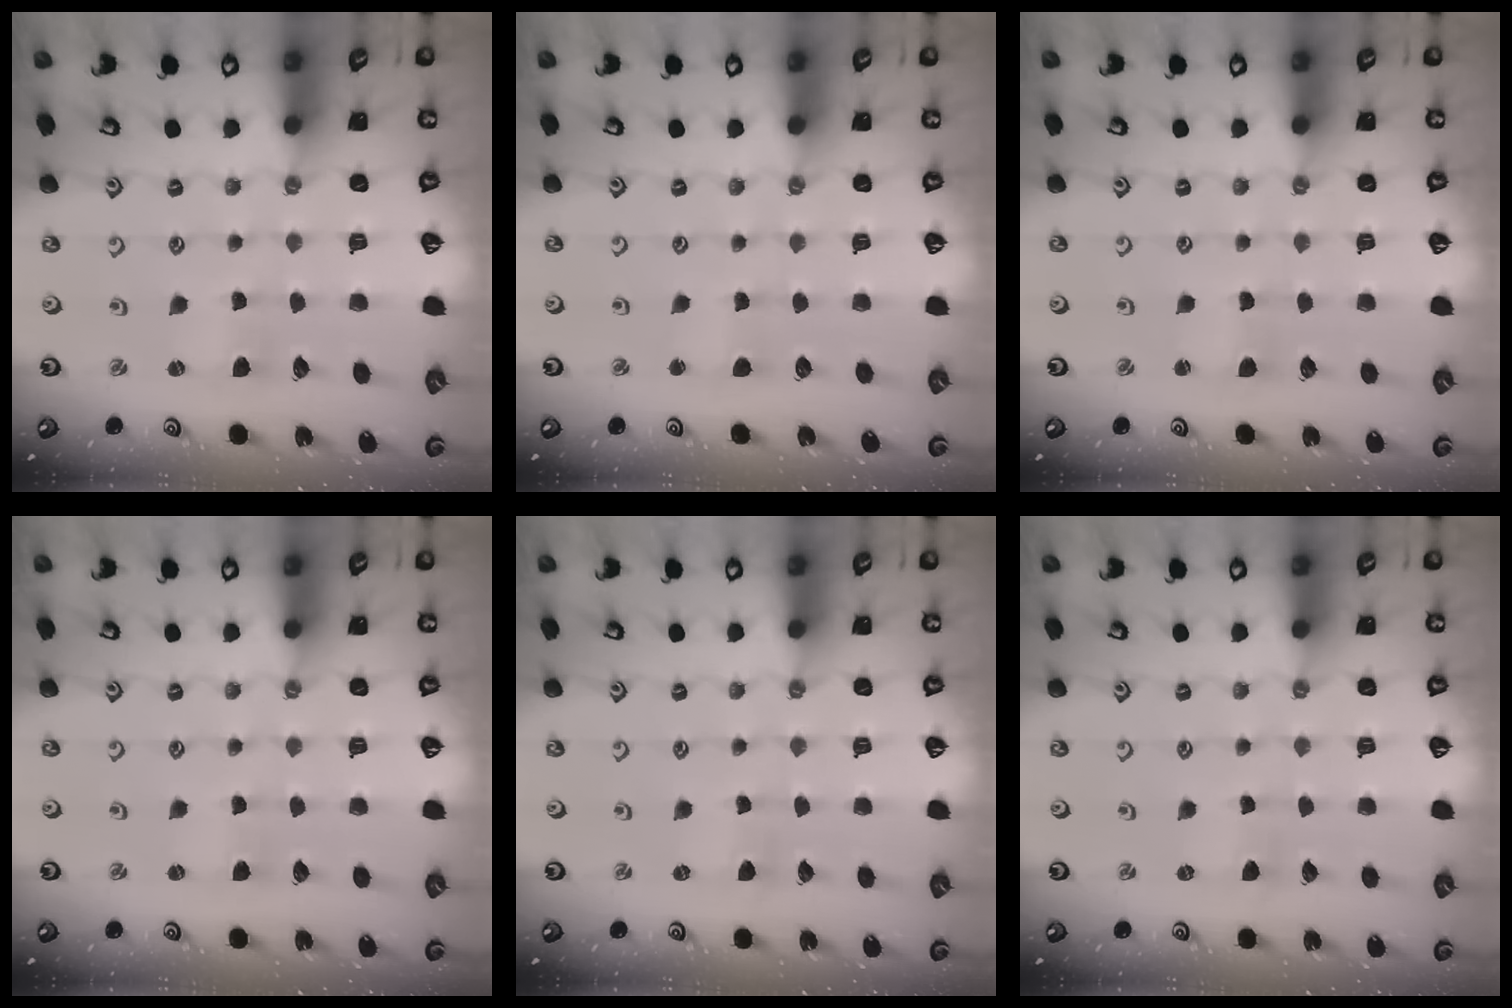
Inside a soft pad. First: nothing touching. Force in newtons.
{"total": 2.2, "press": 2.2, "slide": 0.3}
{"total": 1.2, "press": 1.1, "slide": 0.3}
{"total": 0.7, "press": 0.7, "slide": 0.2}
{"total": 0.0}
{"total": 0.0}